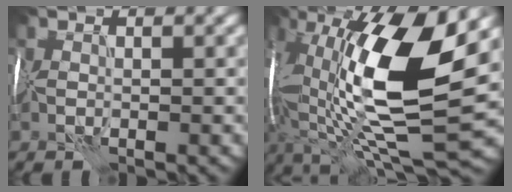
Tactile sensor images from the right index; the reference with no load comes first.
{"total": 15.6, "force": [1.5, 6.2, 14.2], "torque": [-0.275, 0.001, 0.029]}